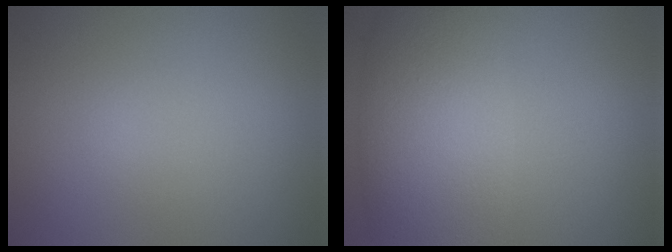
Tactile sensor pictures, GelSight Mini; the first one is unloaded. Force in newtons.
{"total": 7.4, "press": 7.4, "slide": 0.4}